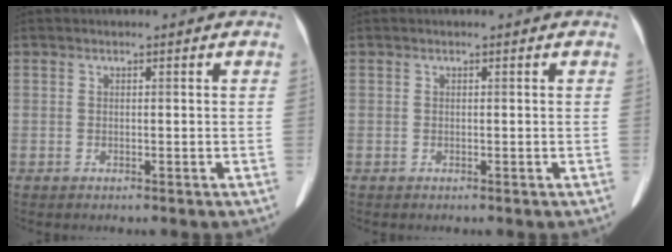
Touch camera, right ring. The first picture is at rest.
{"total": 0.0}